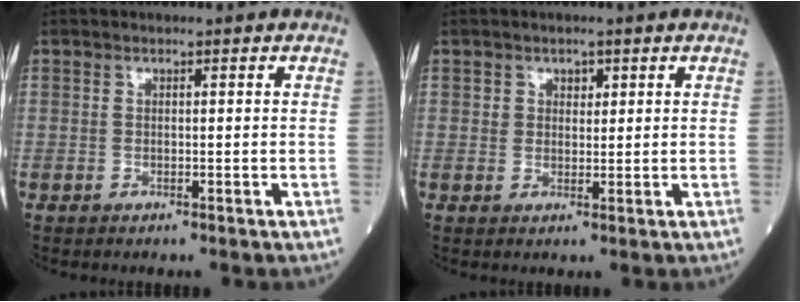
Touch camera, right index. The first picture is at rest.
{"total": 2.0, "force": [1.0, 1.6, 0.8], "torque": [-0.007, -0.001, 0.014]}